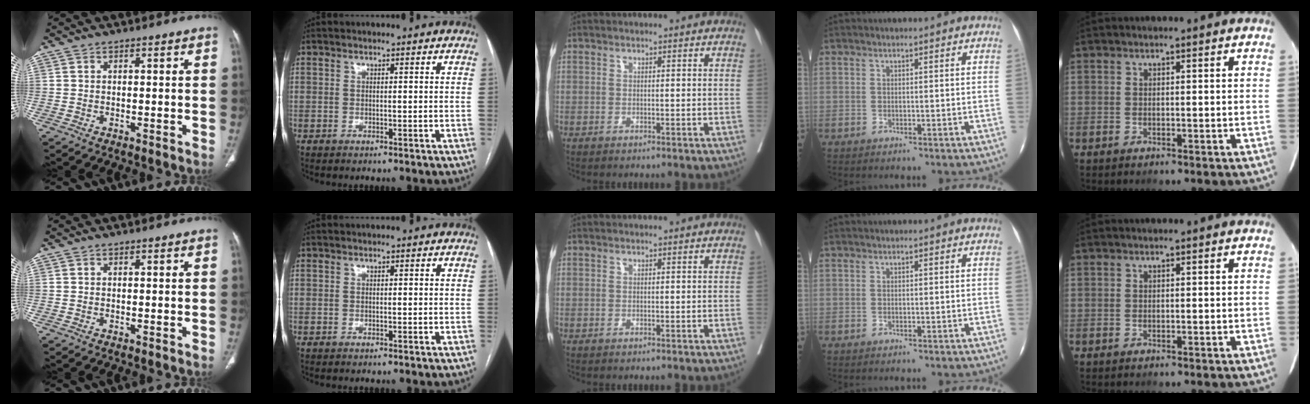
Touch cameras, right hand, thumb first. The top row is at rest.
{}